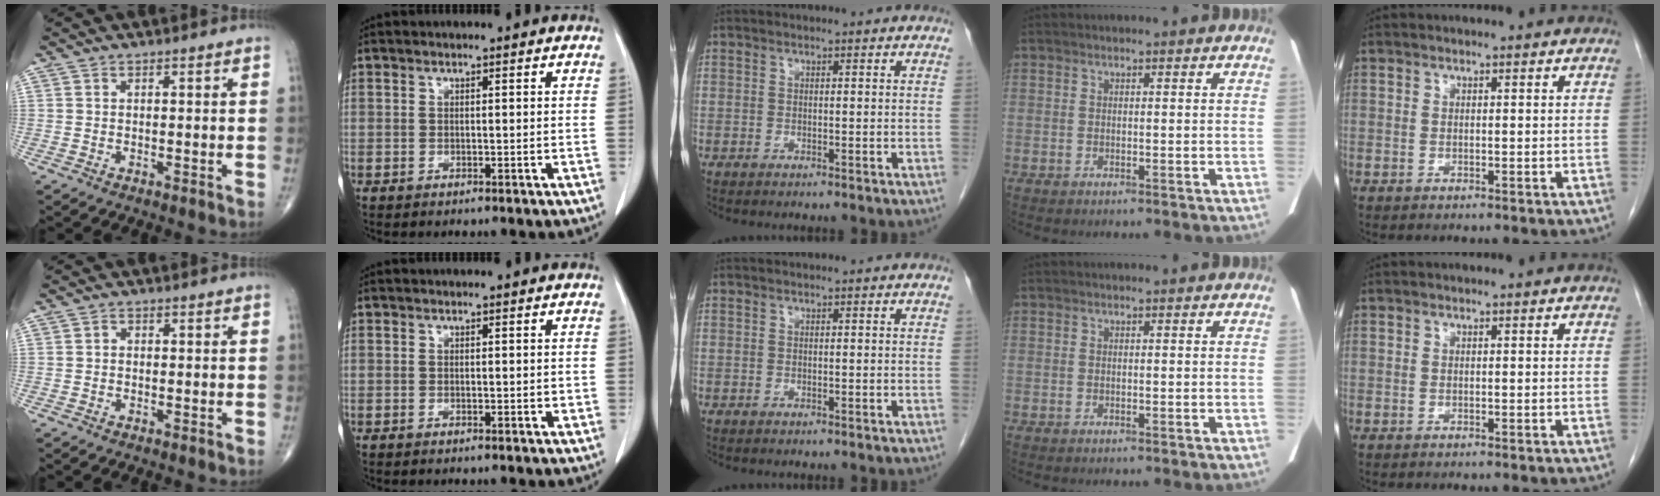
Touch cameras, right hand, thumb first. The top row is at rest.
{"thumb": {"total": 0.7, "force": [-0.1, 0.6, 0.3], "torque": [0.006, 0.002, -0.008]}, "index": {"total": 0.9, "force": [0.1, 0.5, 0.7], "torque": [-0.004, 0.000, 0.004]}}